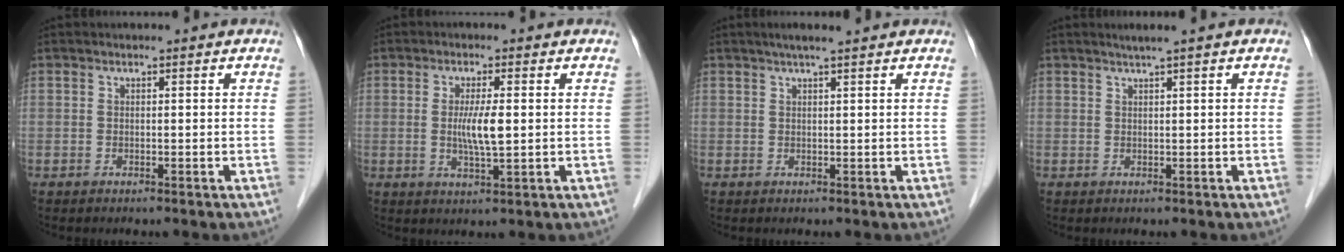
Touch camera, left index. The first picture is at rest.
{"total": 4.7, "force": [0.1, 0.4, 4.7], "torque": [-0.090, -0.007, 0.002]}
{"total": 3.8, "force": [3.0, -0.2, 2.4], "torque": [-0.032, 0.021, 0.047]}
{"total": 1.4, "force": [1.0, -0.4, 1.0], "torque": [-0.020, 0.000, 0.021]}